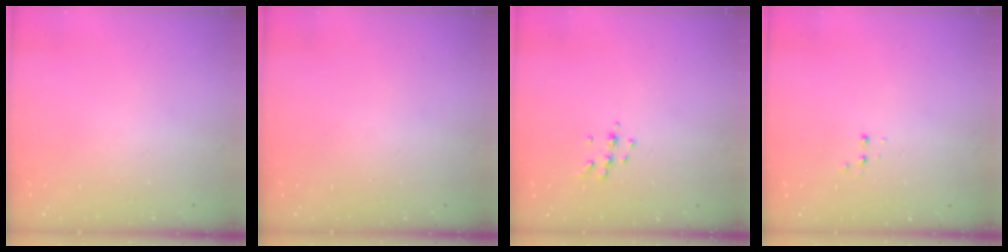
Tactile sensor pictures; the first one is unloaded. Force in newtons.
{"total": 0.6, "press": 0.0, "slide": 0.6}
{"total": 4.7, "press": 4.6, "slide": 0.8}
{"total": 3.0, "press": 2.9, "slide": 0.7}